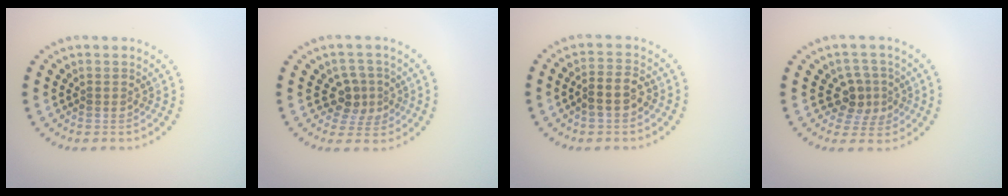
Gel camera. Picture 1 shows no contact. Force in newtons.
{"total": 2.9, "press": 2.6, "slide": 1.4}
{"total": 2.6, "press": 2.4, "slide": 1.0}
{"total": 2.9, "press": 2.5, "slide": 1.4}